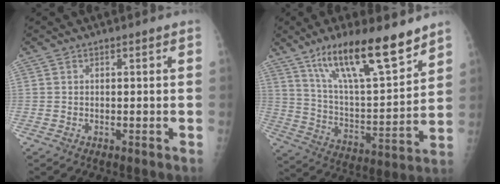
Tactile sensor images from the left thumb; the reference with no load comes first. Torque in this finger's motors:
{"motor_torque": [0.37, 0.33, 1.48, -1.30, 0.36]}